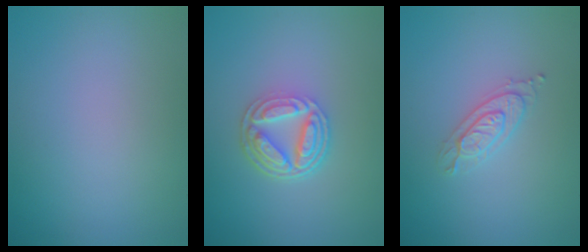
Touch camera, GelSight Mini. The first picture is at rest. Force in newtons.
{"total": 5.2, "press": 3.8, "slide": 3.5}
{"total": 2.2, "press": 2.1, "slide": 0.5}